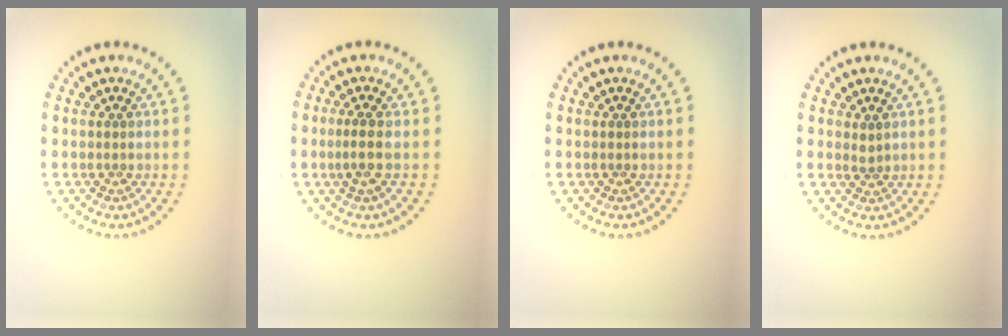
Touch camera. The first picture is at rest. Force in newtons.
{"total": 1.8, "press": 1.4, "slide": 1.1}
{"total": 0.0}
{"total": 0.9, "press": 0.6, "slide": 0.6}